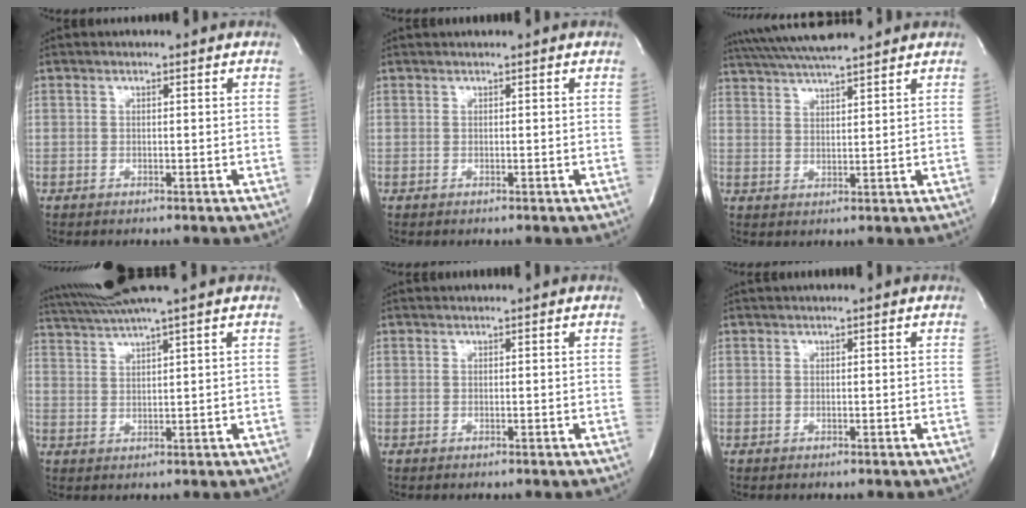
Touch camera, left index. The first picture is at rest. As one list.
[{"total": 0.8, "force": [0.8, -0.1, 0.2], "torque": [-0.003, 0.014, 0.017]}, {"total": 10.9, "force": [9.8, 0.4, 4.9], "torque": [-0.095, 0.019, 0.156]}, {"total": 6.5, "force": [5.5, -2.3, 2.5], "torque": [-0.056, 0.004, 0.106]}, {"total": 1.1, "force": [1.1, 0.0, 0.1], "torque": [-0.004, 0.015, 0.020]}, {"total": 0.9, "force": [0.8, -0.2, 0.4], "torque": [-0.005, 0.014, 0.019]}]